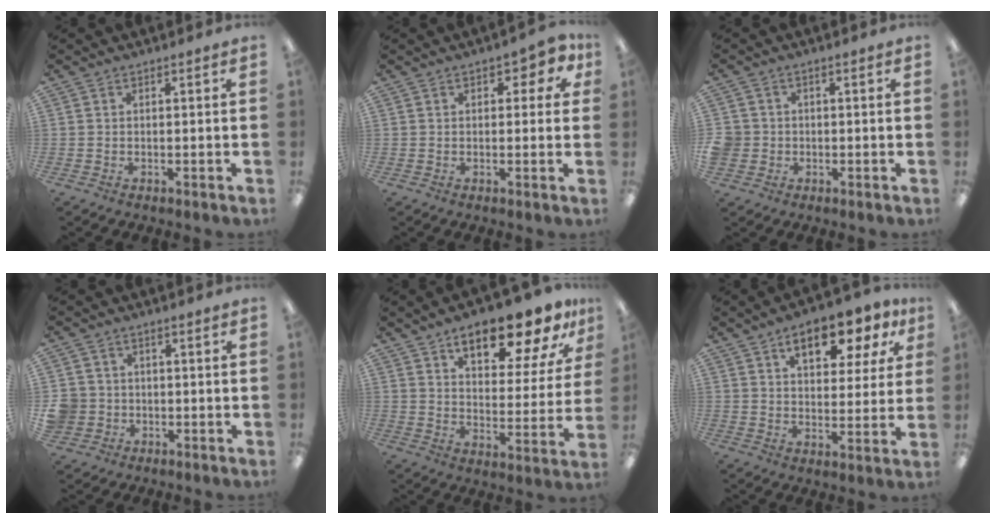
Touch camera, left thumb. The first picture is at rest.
{"total": 3.9, "force": [1.6, 2.2, 2.8], "torque": [-0.031, 0.000, 0.025]}
{"total": 3.9, "force": [-0.6, 3.8, 0.7], "torque": [-0.022, 0.006, -0.009]}
{"total": 4.9, "force": [-0.6, 4.8, 0.7], "torque": [-0.027, 0.008, -0.012]}
{"total": 16.9, "force": [11.9, 5.9, 10.4], "torque": [-0.145, -0.064, 0.194]}
{"total": 10.9, "force": [6.4, 5.1, 7.3], "torque": [-0.102, -0.018, 0.108]}